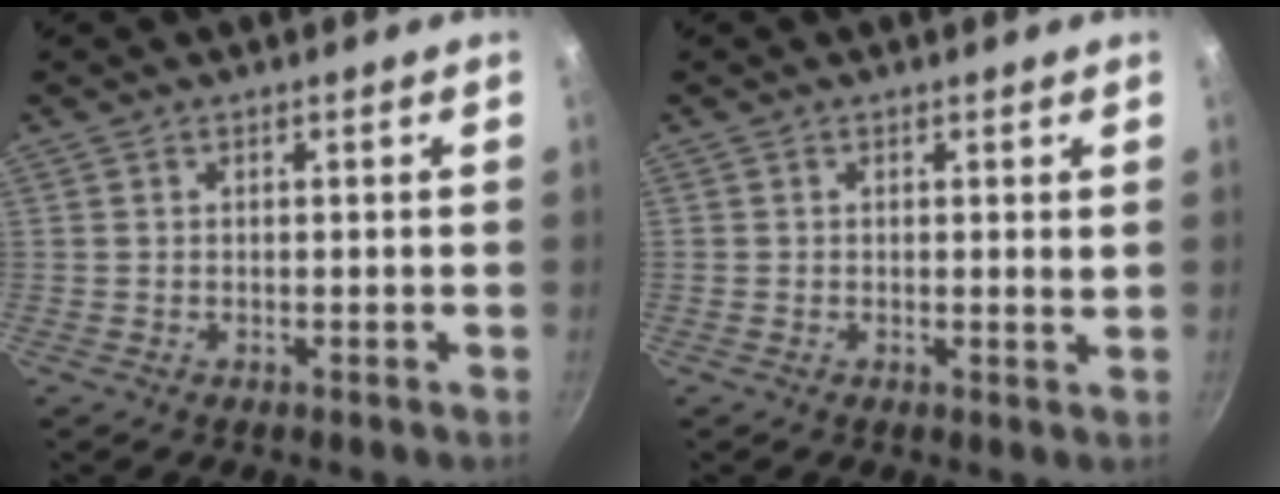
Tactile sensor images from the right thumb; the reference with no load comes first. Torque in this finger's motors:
{"motor_torque": [-0.60, 0.32, 0.46, 0.30, -0.01]}